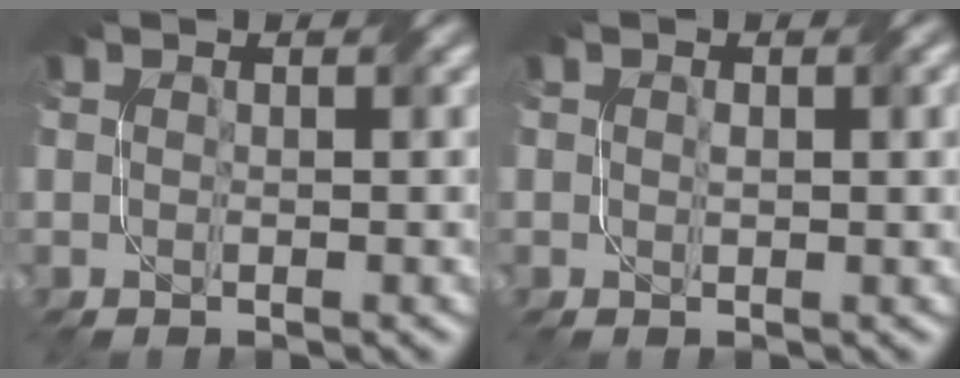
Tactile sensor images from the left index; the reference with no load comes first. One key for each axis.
{"total": 1.8, "fx": 0.4, "fy": 0.8, "fz": 1.5, "tx": -0.022, "ty": -0.001, "tz": 0.010}